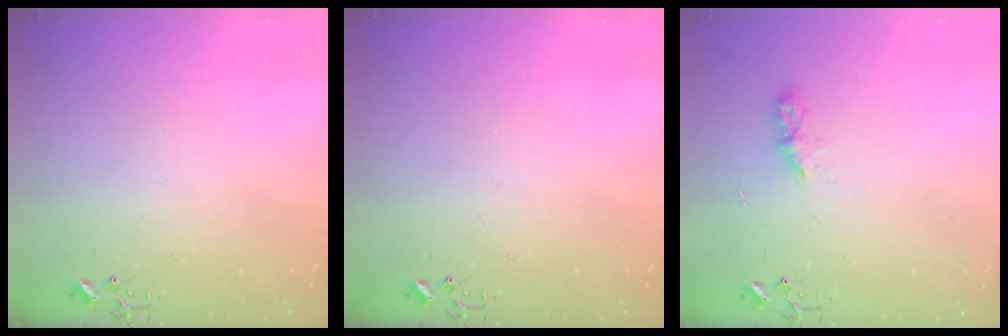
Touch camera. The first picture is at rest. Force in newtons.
{"total": 0.0}
{"total": 5.1, "press": 5.0, "slide": 0.6}